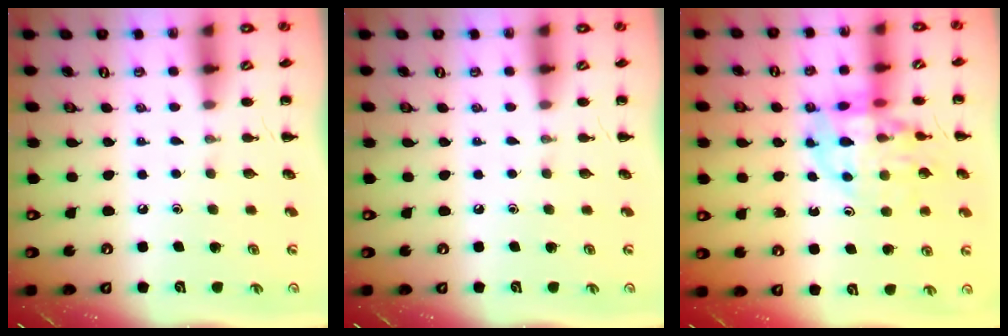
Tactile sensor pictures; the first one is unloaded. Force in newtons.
{"total": 0.0}
{"total": 12.5, "press": 12.4, "slide": 2.1}